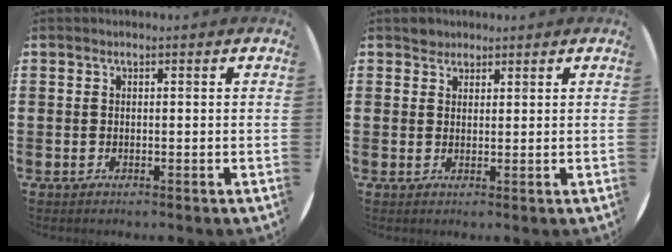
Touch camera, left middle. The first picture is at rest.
{"total": 1.7, "force": [1.5, 0.7, -0.1], "torque": [0.007, -0.001, 0.029]}